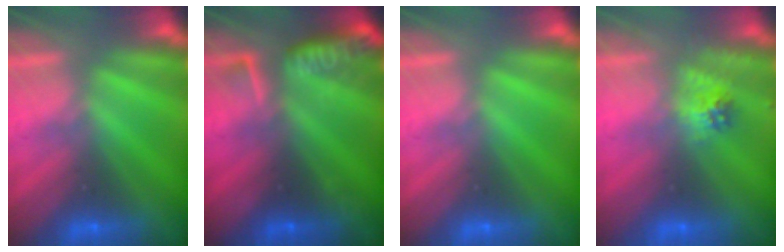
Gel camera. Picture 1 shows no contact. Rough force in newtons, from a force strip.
{"total": 8.6}
{"total": 0.0}
{"total": 2.2}